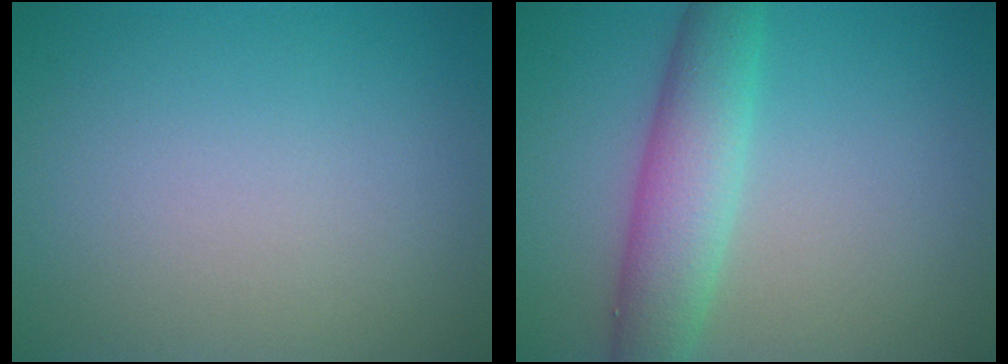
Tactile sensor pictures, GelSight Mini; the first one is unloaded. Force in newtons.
{"total": 5.2, "press": 5.2, "slide": 0.1}